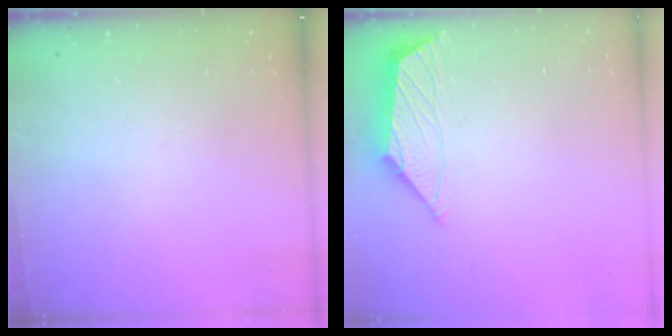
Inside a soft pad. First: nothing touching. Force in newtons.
{"total": 1.2, "press": 1.2, "slide": 0.2}